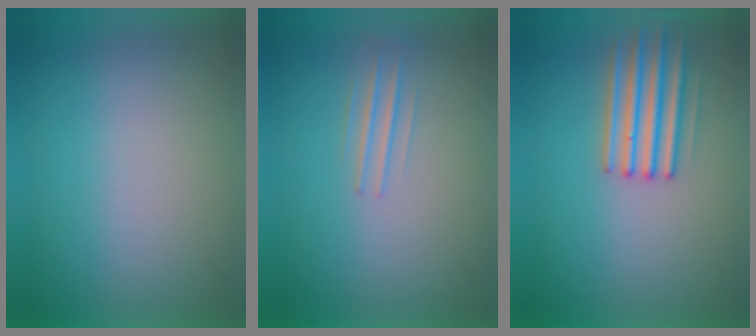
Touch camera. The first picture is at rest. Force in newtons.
{"total": 1.3}
{"total": 3.2}